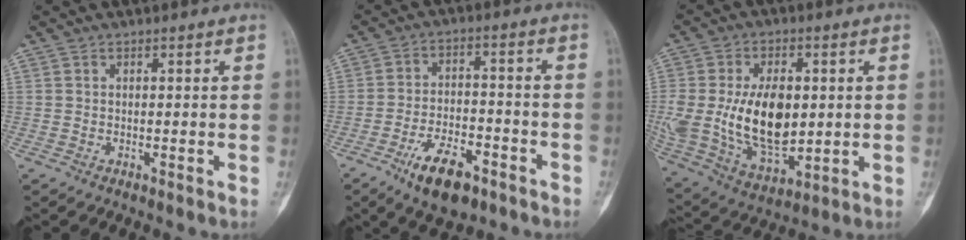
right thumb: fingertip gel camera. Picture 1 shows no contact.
{"total": 10.9, "force": [-6.4, 5.0, 7.2], "torque": [-0.112, 0.032, -0.104]}
{"total": 19.2, "force": [0.8, 11.3, 15.5], "torque": [-0.285, -0.017, 0.032]}